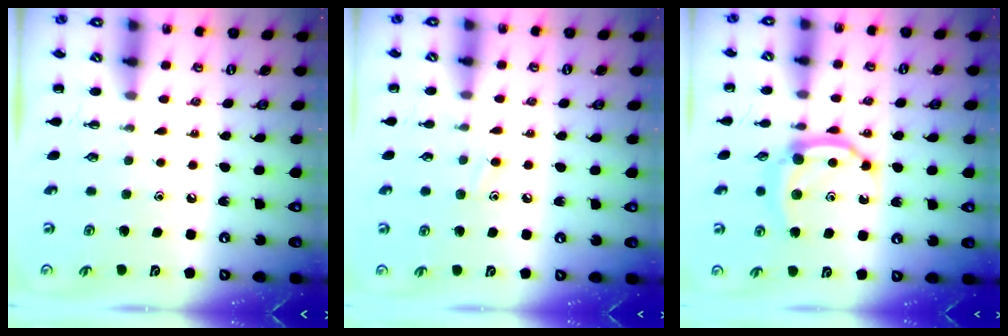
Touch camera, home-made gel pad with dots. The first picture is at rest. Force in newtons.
{"total": 7.2, "press": 6.8, "slide": 2.4}
{"total": 9.3, "press": 9.3, "slide": 0.7}